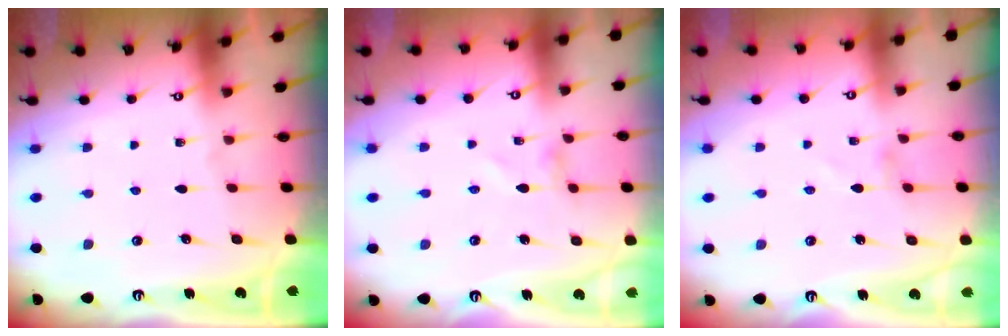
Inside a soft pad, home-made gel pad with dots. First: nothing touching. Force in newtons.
{"total": 0.8, "press": 0.7, "slide": 0.1}
{"total": 1.1, "press": 1.1, "slide": 0.1}